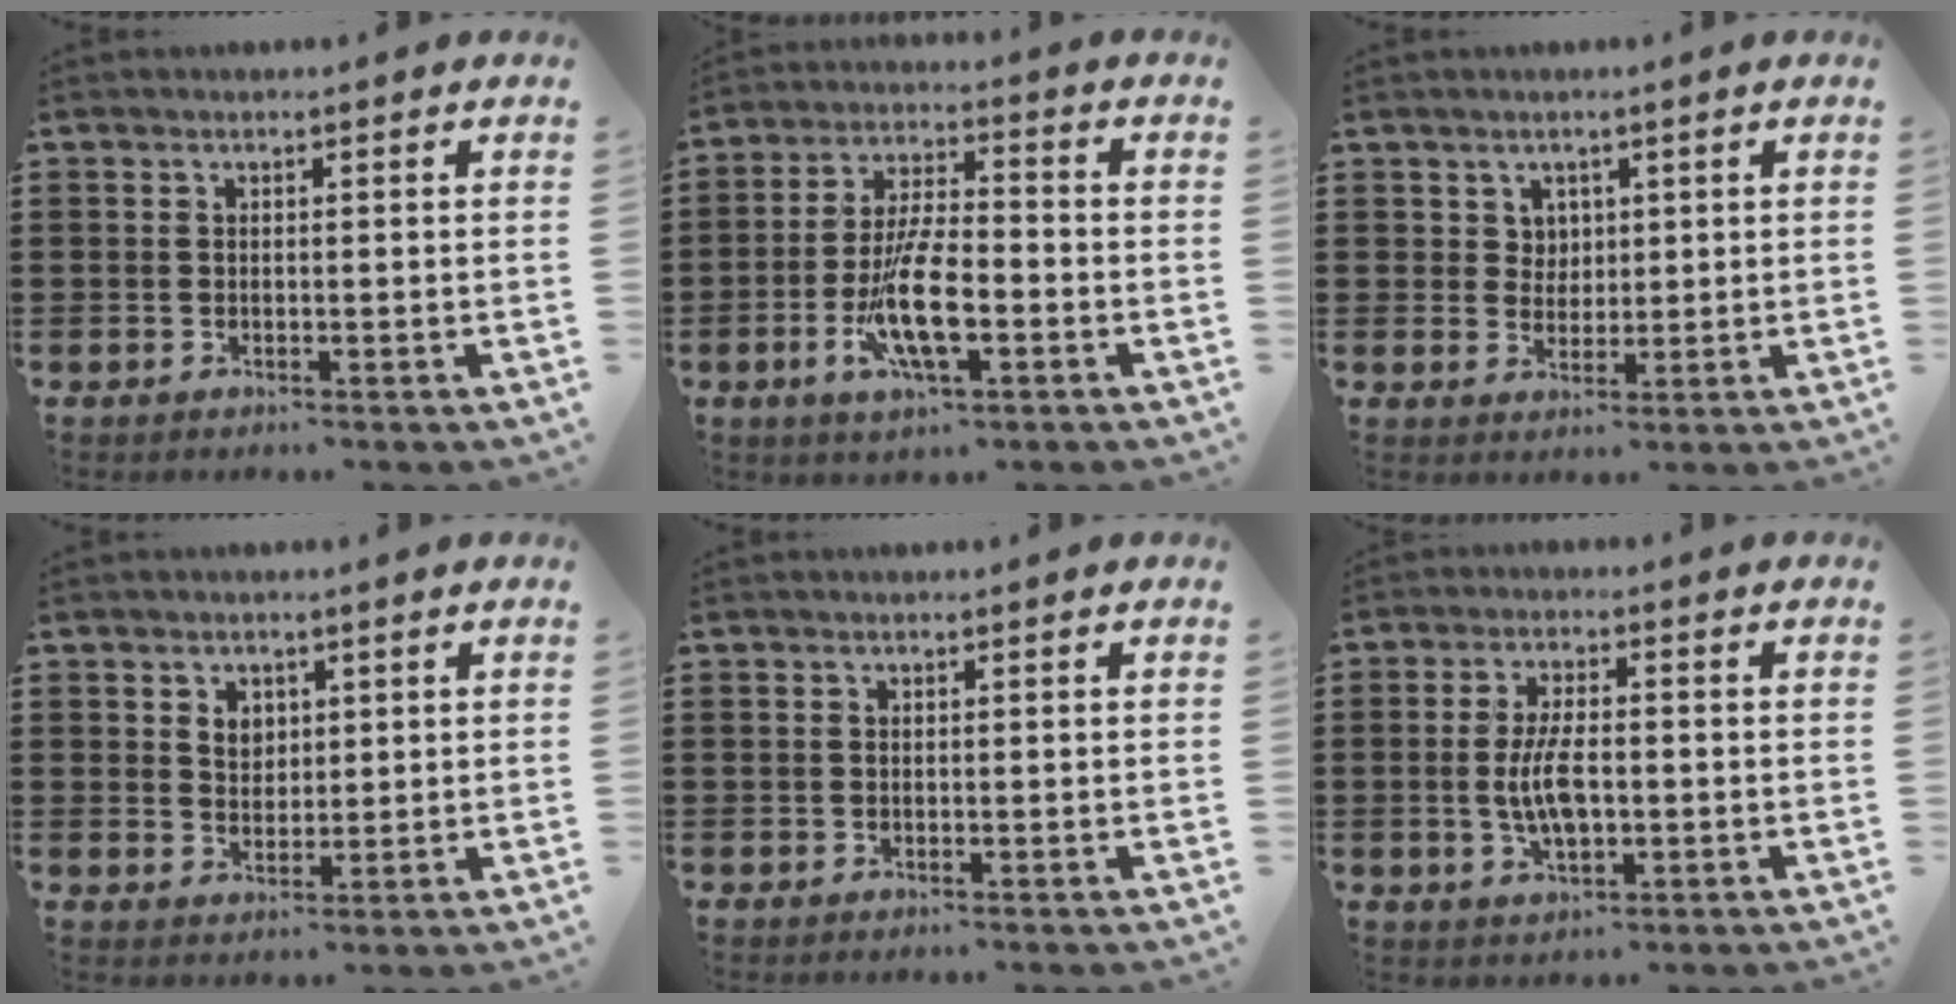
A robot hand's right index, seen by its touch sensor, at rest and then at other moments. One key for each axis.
{"total": 10.9, "fx": -3.2, "fy": 3.7, "fz": 9.7, "tx": -0.203, "ty": -0.011, "tz": -0.060}
{"total": 2.8, "fx": 1.4, "fy": 2.3, "fz": 0.7, "tx": -0.022, "ty": 0.008, "tz": 0.026}
{"total": 3.0, "fx": 1.3, "fy": 2.4, "fz": 1.2, "tx": -0.032, "ty": 0.010, "tz": 0.022}
{"total": 0.0}
{"total": 6.6, "fx": -0.8, "fy": 2.6, "fz": 6.0, "tx": -0.127, "ty": -0.005, "tz": -0.018}